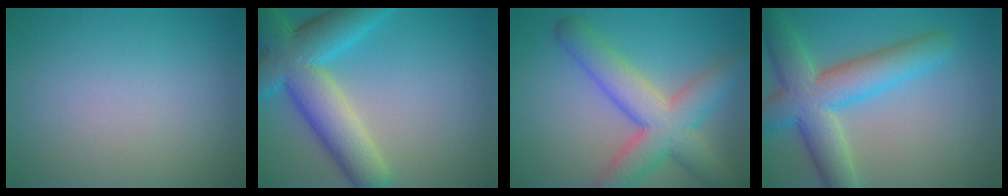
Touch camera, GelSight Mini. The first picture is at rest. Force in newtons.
{"total": 9.5, "press": 9.4, "slide": 0.5}
{"total": 7.4, "press": 7.4, "slide": 0.2}
{"total": 7.9, "press": 7.9, "slide": 0.5}